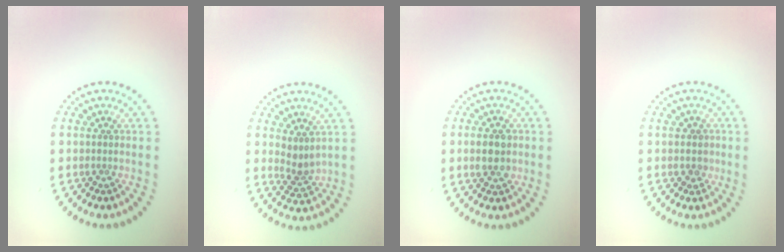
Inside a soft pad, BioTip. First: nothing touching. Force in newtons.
{"total": 2.1, "press": 1.6, "slide": 1.3}
{"total": 2.8, "press": 2.8, "slide": 0.2}
{"total": 1.1, "press": 0.9, "slide": 0.7}